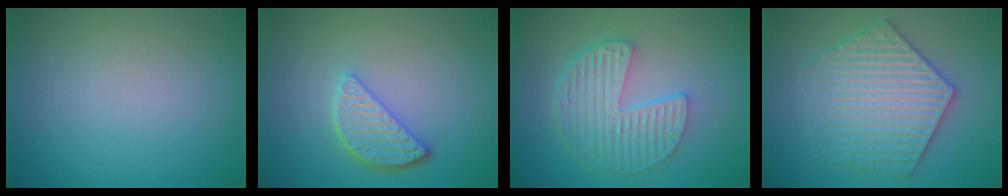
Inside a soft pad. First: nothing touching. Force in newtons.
{"total": 3.6, "press": 3.0, "slide": 2.0}
{"total": 5.9, "press": 4.3, "slide": 4.1}
{"total": 6.1, "press": 6.1, "slide": 0.9}